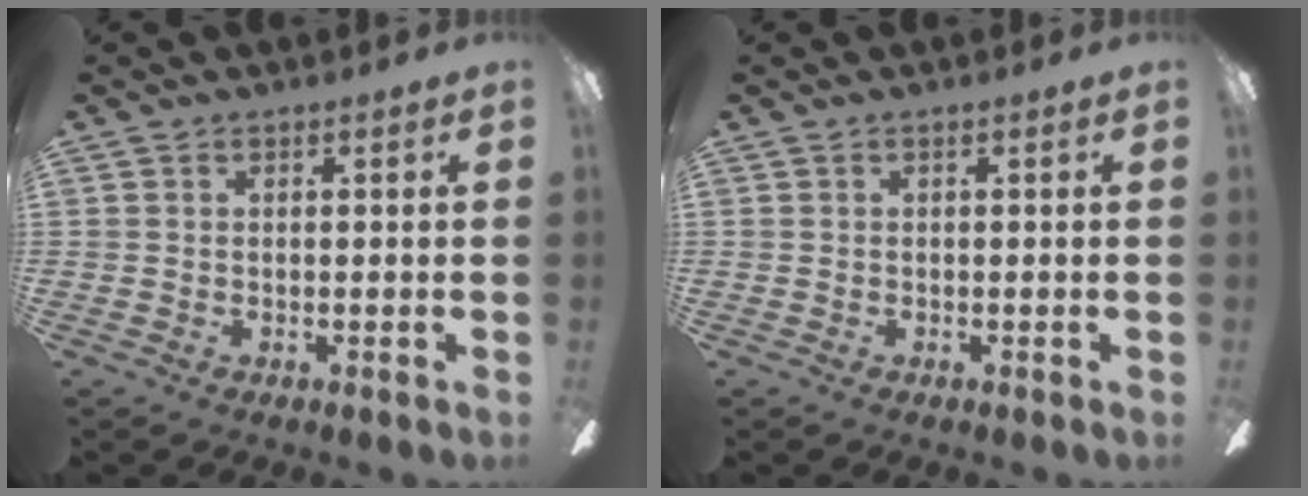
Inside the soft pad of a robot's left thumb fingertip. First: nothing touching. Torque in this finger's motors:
{"motor_torque": [0.01, -0.01, 0.17, 0.01, 0.00]}